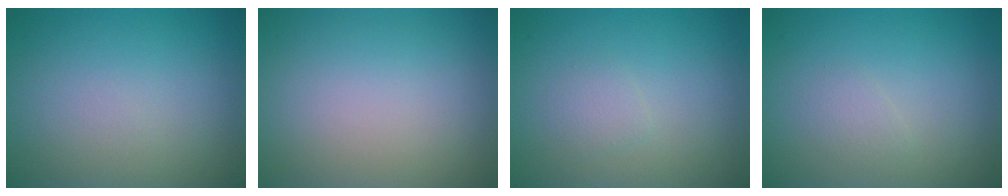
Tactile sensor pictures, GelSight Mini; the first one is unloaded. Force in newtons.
{"total": 0.0}
{"total": 1.0, "press": 1.0, "slide": 0.1}
{"total": 0.9, "press": 0.9, "slide": 0.0}